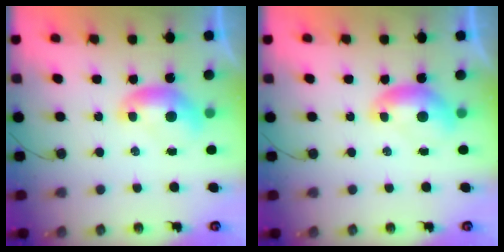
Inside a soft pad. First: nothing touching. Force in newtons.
{"total": 0.0}